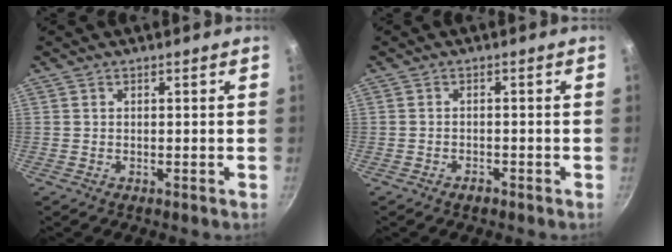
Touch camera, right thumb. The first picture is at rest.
{"total": 1.6, "force": [-1.2, 0.8, 0.7], "torque": [-0.012, 0.013, -0.018]}